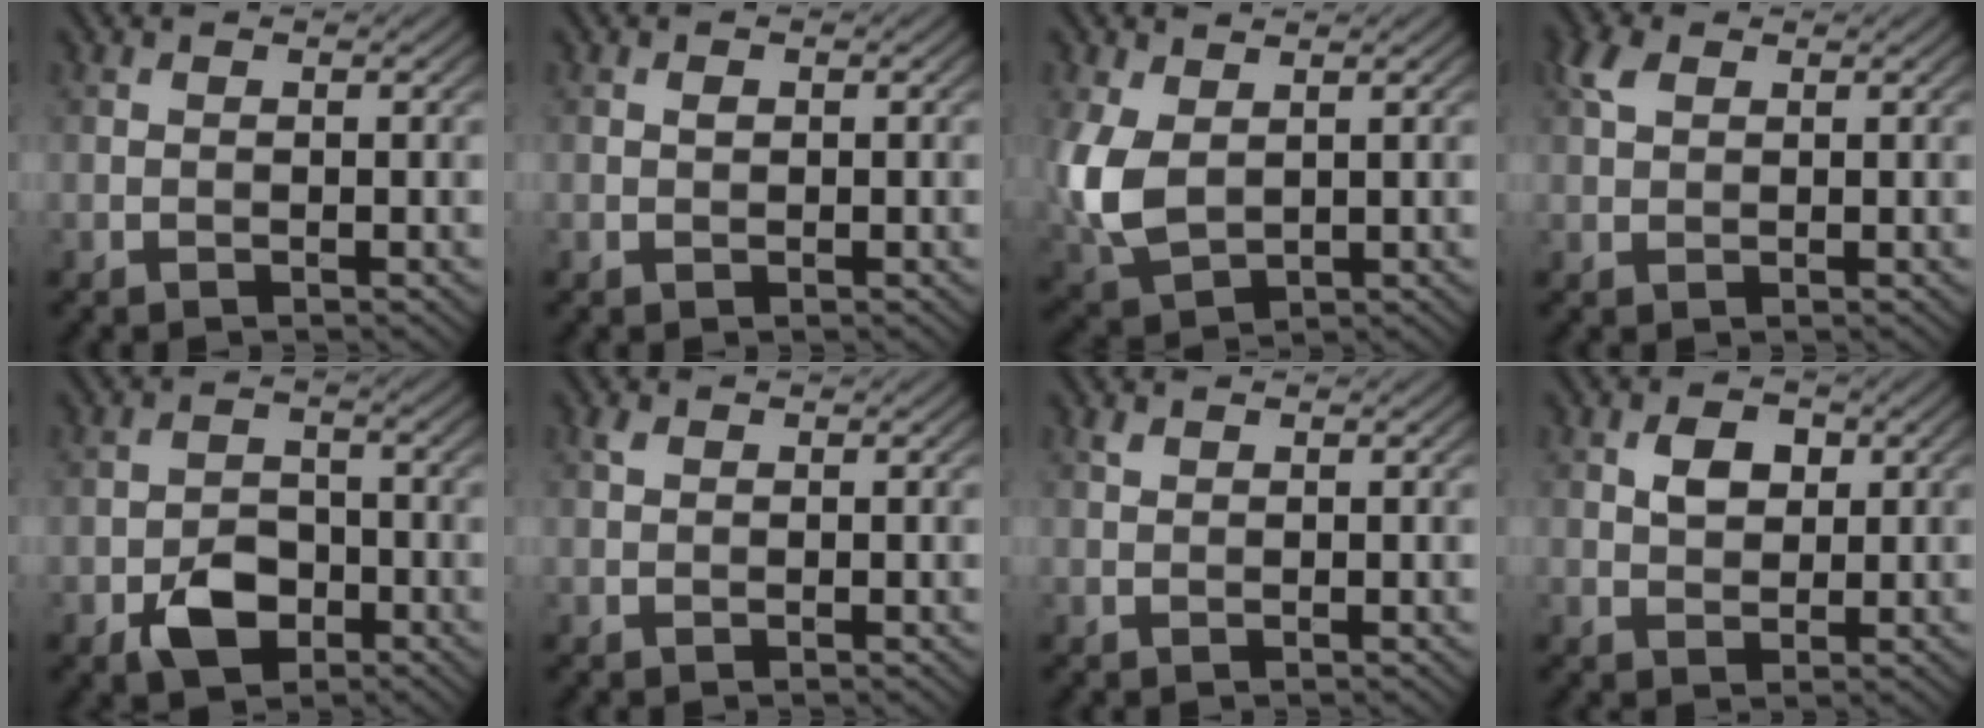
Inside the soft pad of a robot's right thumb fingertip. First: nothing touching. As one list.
[{"total": 0.6, "force": [0.2, 0.4, 0.4], "torque": [-0.008, 0.001, 0.002]}, {"total": 7.9, "force": [1.1, 5.1, 5.9], "torque": [-0.174, -0.009, 0.025]}, {"total": 2.7, "force": [1.3, 1.7, 1.7], "torque": [-0.043, 0.009, 0.025]}, {"total": 5.2, "force": [-2.7, 3.5, 2.9], "torque": [-0.052, -0.006, -0.054]}, {"total": 1.0, "force": [0.5, 0.6, 0.6], "torque": [-0.014, 0.003, 0.010]}, {"total": 0.8, "force": [0.6, 0.4, 0.4], "torque": [-0.011, 0.001, 0.013]}, {"total": 3.3, "force": [1.1, 2.2, 2.2], "torque": [-0.046, 0.004, 0.017]}]